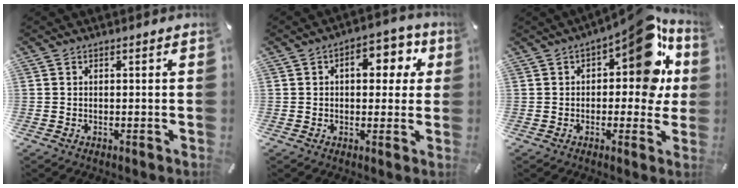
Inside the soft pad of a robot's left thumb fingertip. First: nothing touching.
{"total": 9.0, "force": [2.1, 5.6, 6.7], "torque": [-0.074, -0.004, 0.023]}
{"total": 16.5, "force": [6.0, 8.3, 13.0], "torque": [-0.152, -0.043, 0.096]}